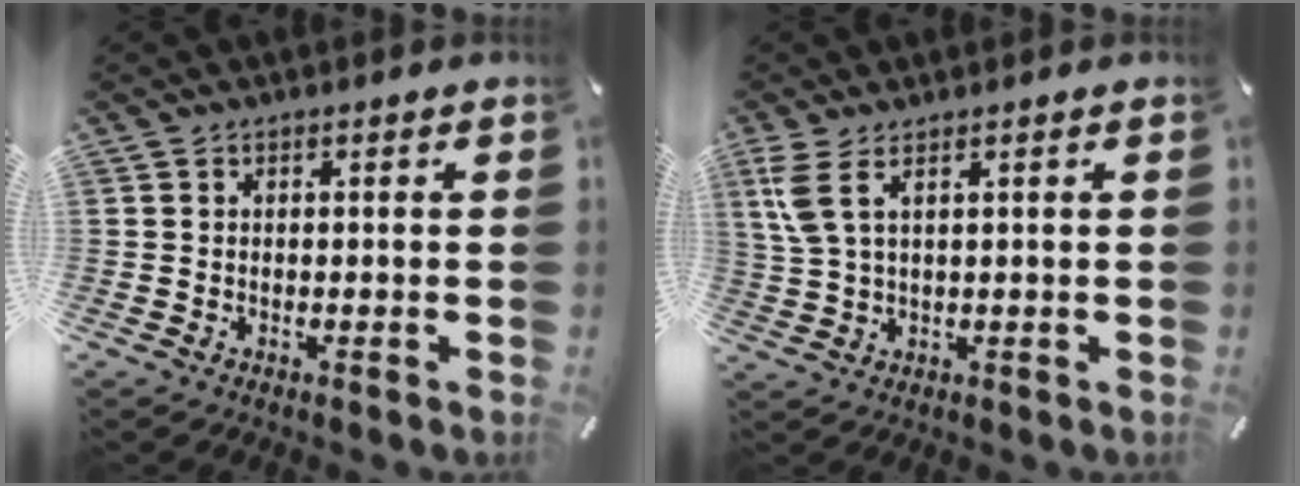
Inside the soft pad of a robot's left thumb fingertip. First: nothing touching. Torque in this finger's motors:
{"motor_torque": [1.75, 1.70, 1.37, -0.88, 0.47]}